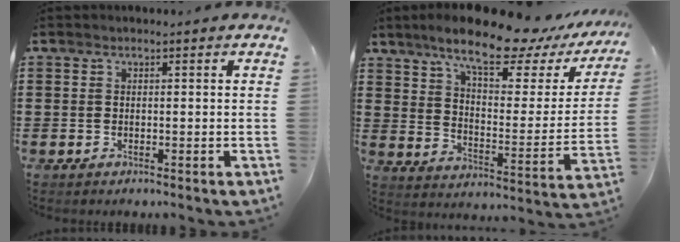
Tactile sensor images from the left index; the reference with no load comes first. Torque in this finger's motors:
{"motor_torque": [2.14, 0.00, 1.05, 0.21]}